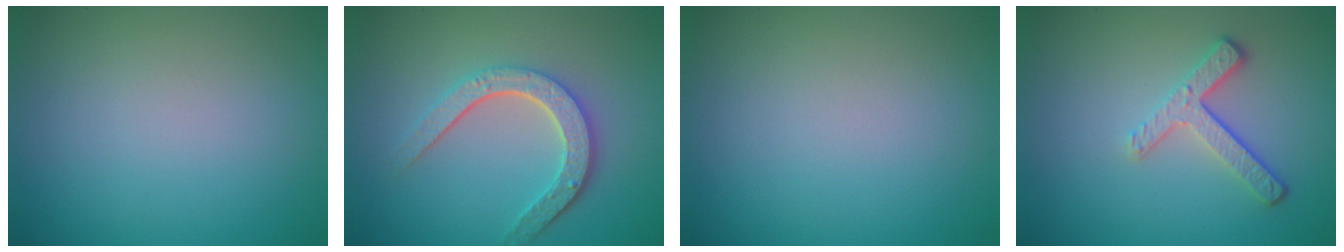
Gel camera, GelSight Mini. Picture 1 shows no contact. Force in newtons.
{"total": 4.7, "press": 3.6, "slide": 3.1}
{"total": 0.0}
{"total": 3.4, "press": 2.6, "slide": 2.3}